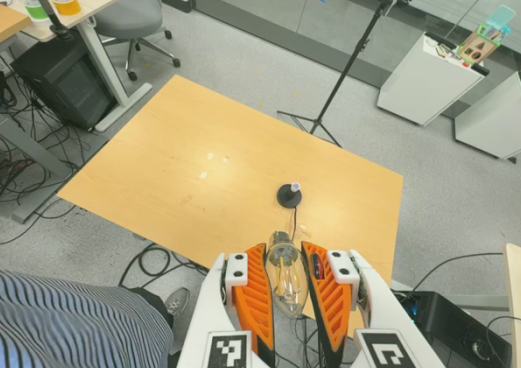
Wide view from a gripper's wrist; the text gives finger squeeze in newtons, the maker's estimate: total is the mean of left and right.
{"total": 23.1, "left": 24.5, "right": 21.7}